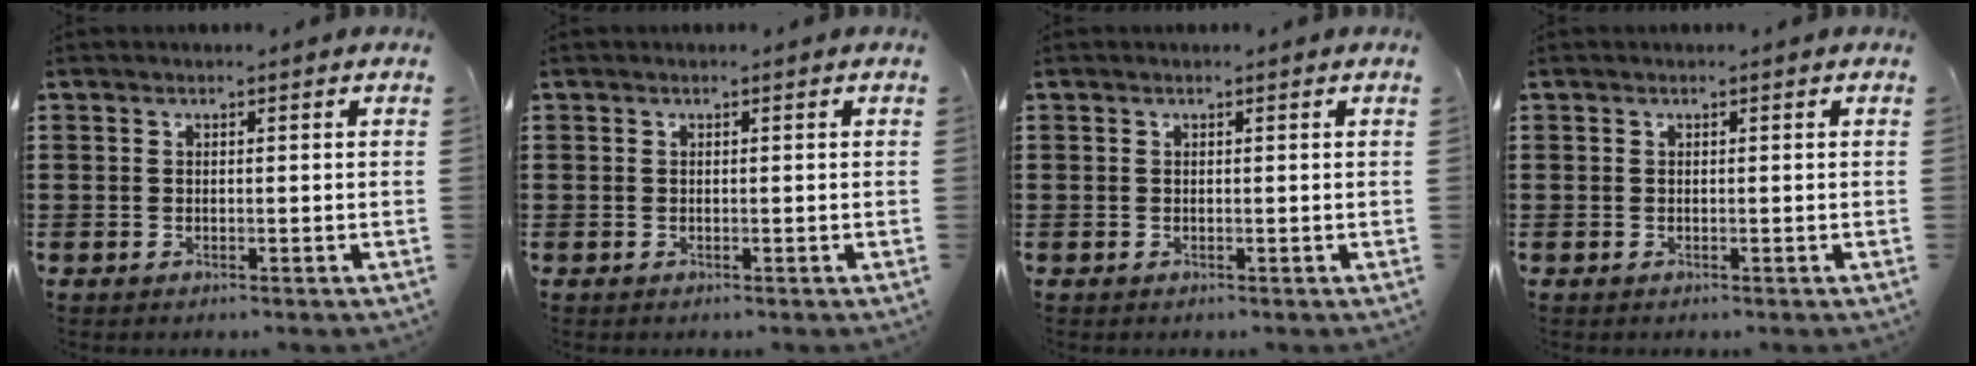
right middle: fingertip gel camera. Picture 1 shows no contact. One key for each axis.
{"total": 0.0}
{"total": 0.0}
{"total": 0.0}